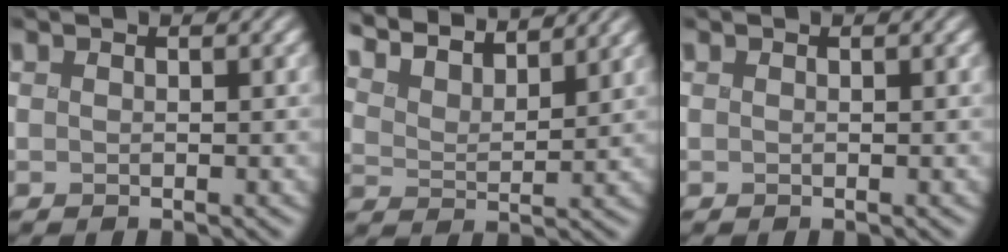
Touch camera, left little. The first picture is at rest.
{"total": 8.8, "force": [7.4, 2.5, 3.9], "torque": [-0.091, 0.015, 0.106]}
{"total": 0.0}